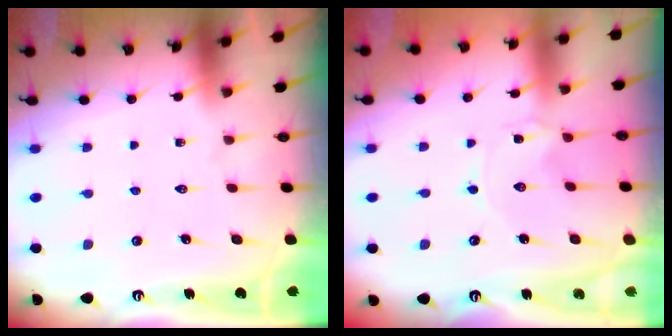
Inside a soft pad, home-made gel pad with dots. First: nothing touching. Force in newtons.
{"total": 0.0}